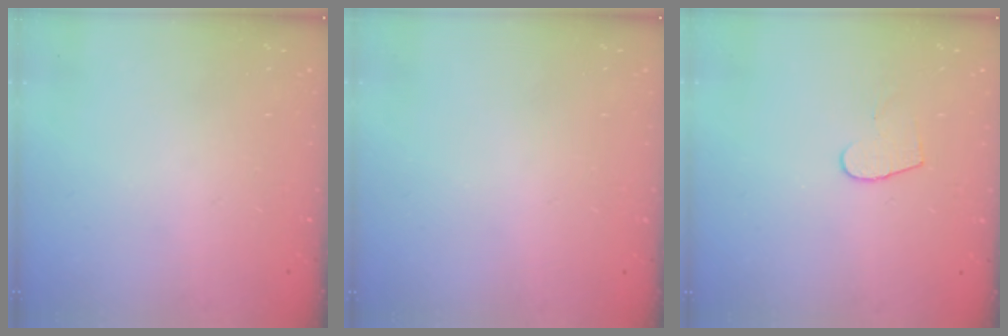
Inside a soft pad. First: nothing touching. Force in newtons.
{"total": 0.0}
{"total": 5.8, "press": 5.8, "slide": 0.4}